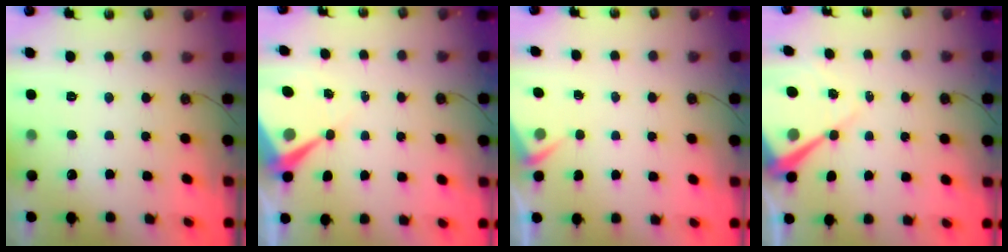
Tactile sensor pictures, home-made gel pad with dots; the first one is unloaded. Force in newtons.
{"total": 7.9, "press": 7.9, "slide": 0.6}
{"total": 3.7, "press": 3.7, "slide": 0.4}
{"total": 9.4, "press": 9.4, "slide": 0.7}